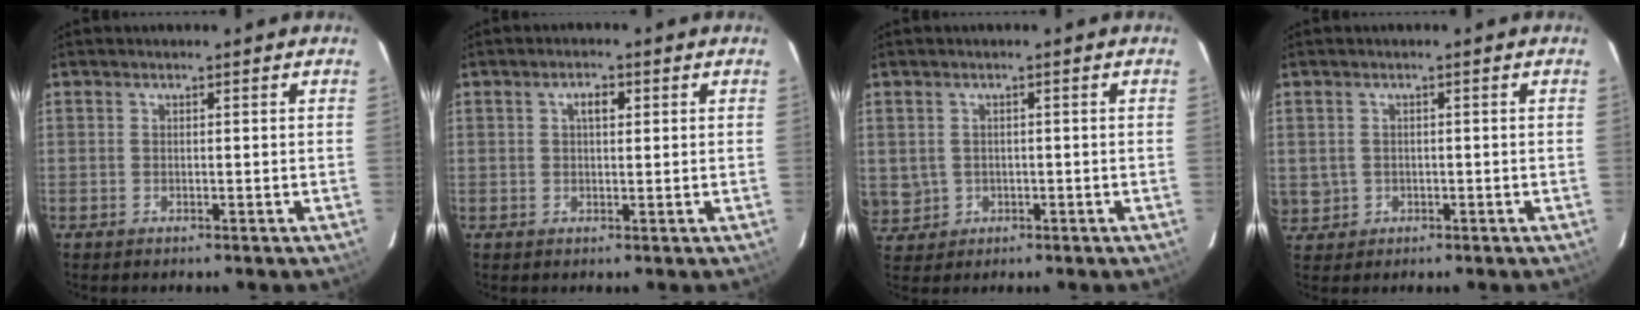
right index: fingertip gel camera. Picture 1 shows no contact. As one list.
[{"total": 2.6, "force": [0.8, 1.3, 2.1], "torque": [-0.034, 0.010, 0.013]}, {"total": 6.2, "force": [-0.1, 5.9, 2.1], "torque": [-0.060, 0.005, 0.020]}, {"total": 4.5, "force": [-0.1, 4.2, 1.4], "torque": [-0.035, 0.003, 0.012]}]